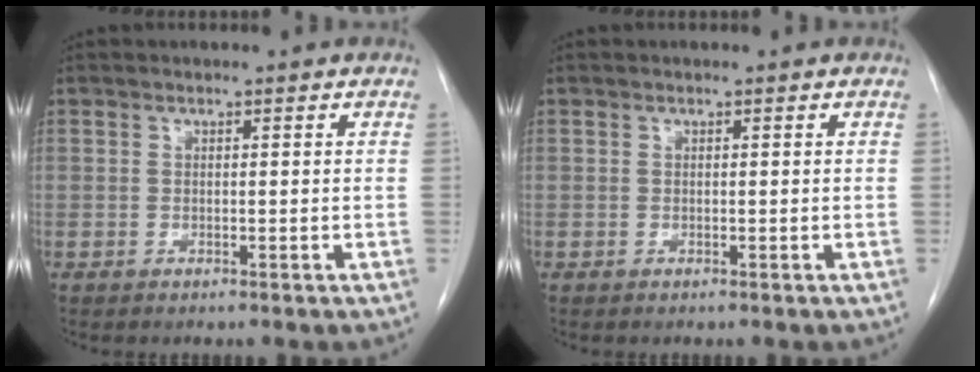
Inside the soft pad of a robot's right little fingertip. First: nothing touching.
{"total": 0.0}